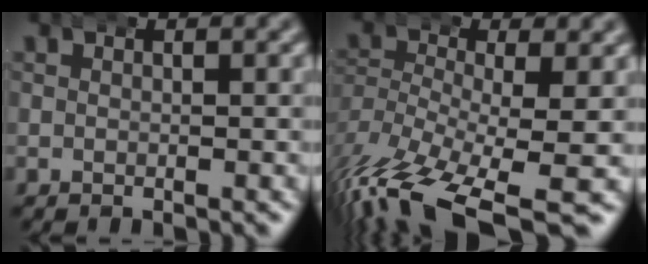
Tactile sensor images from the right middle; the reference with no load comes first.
{"total": 8.9, "force": [-6.4, 2.7, 5.6], "torque": [-0.125, -0.054, -0.077]}